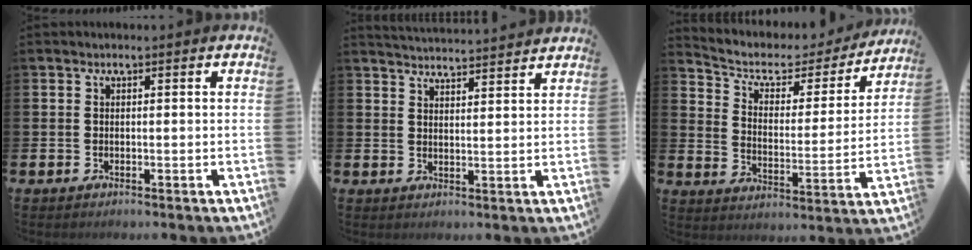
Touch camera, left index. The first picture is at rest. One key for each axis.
{"total": 4.1, "fx": 4.1, "fy": -0.3, "fz": 0.2, "tx": -0.004, "ty": -0.033, "tz": 0.072}
{"total": 5.8, "fx": 4.8, "fy": 2.8, "fz": 1.9, "tx": -0.056, "ty": -0.037, "tz": 0.072}